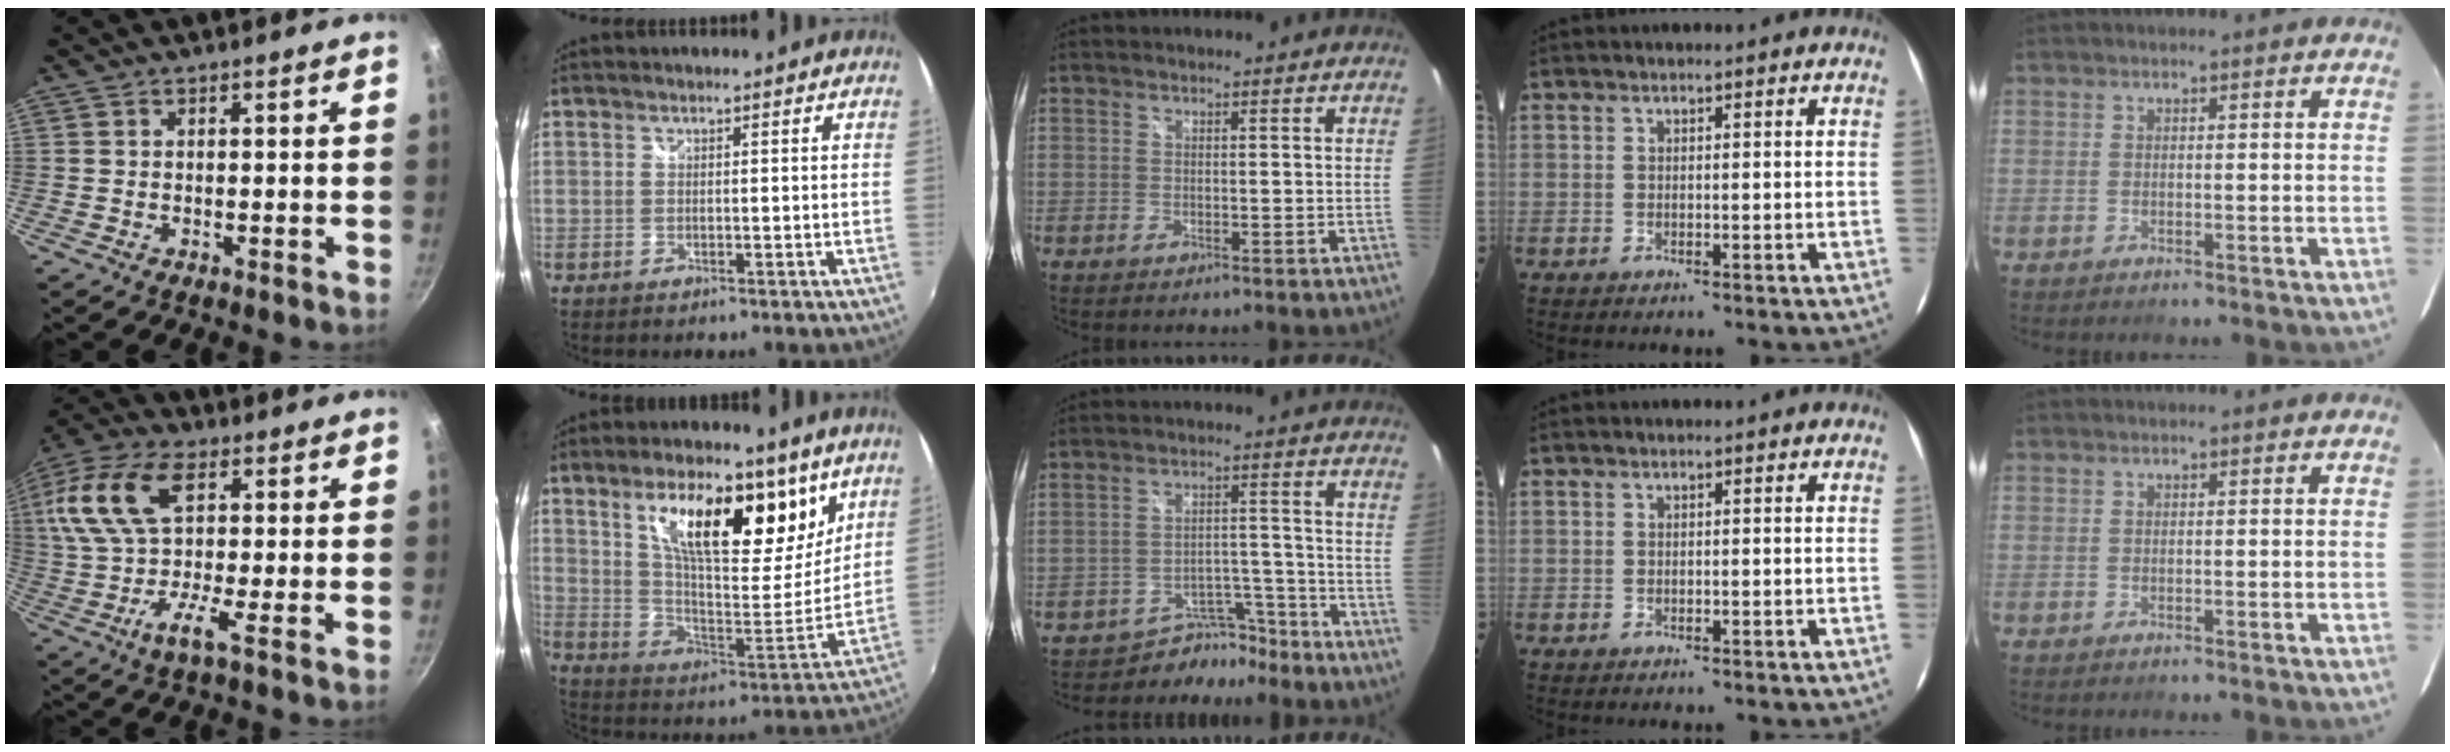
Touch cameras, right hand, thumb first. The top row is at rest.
{"thumb": {"total": 17.4, "force": [2.8, 7.7, 15.3], "torque": [-0.308, 0.020, 0.025]}, "index": {"total": 21.7, "force": [12.1, 8.4, 15.9], "torque": [-0.248, 0.005, 0.209]}, "middle": {"total": 6.9, "force": [-6.0, 3.3, -0.1], "torque": [0.002, 0.026, -0.089]}}